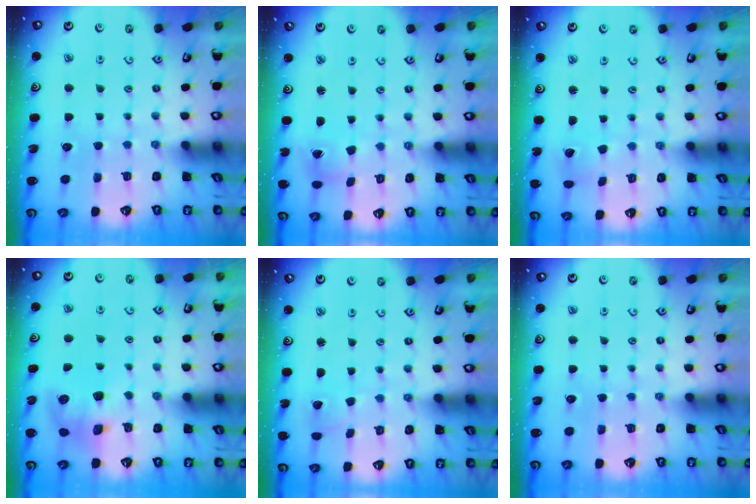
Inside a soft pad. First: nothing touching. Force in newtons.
{"total": 1.7, "press": 1.6, "slide": 0.2}
{"total": 2.6, "press": 2.6, "slide": 0.3}
{"total": 7.5, "press": 7.5, "slide": 0.4}
{"total": 1.9, "press": 1.9, "slide": 0.1}
{"total": 0.0}